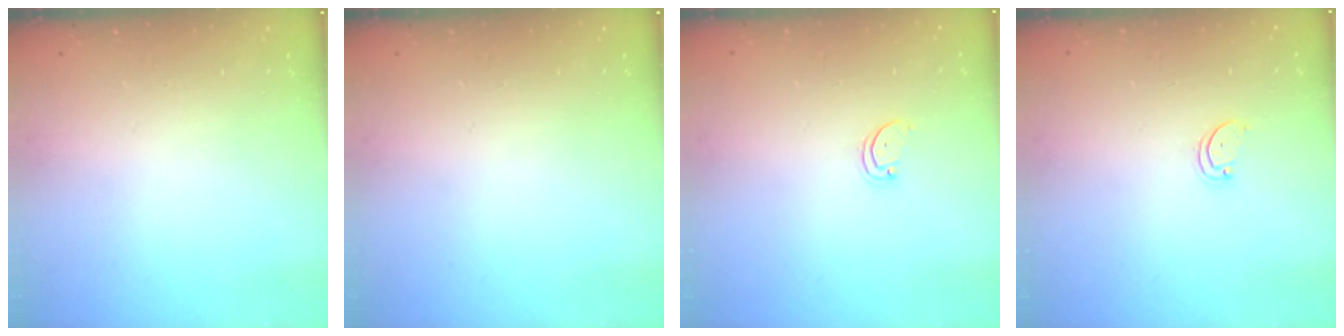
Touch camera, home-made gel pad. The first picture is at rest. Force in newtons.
{"total": 0.0}
{"total": 1.5, "press": 1.5, "slide": 0.1}
{"total": 1.5, "press": 1.5, "slide": 0.1}